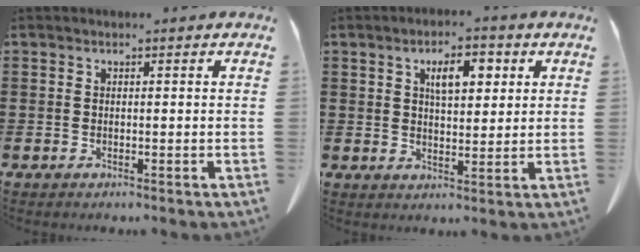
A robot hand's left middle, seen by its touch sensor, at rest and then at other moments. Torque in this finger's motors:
{"motor_torque": [0.77, 0.29, 0.21, 0.10]}